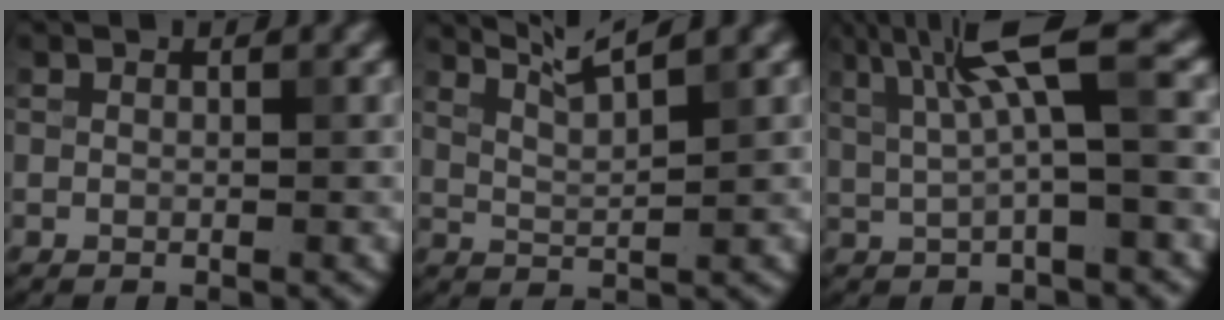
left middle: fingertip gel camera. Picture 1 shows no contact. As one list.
[{"total": 3.5, "force": [2.7, 0.4, 2.2], "torque": [-0.038, 0.012, 0.043]}, {"total": 5.9, "force": [1.7, 0.9, 5.6], "torque": [-0.101, 0.015, 0.033]}]